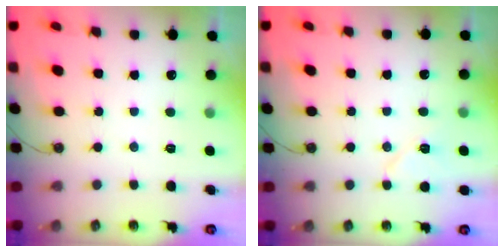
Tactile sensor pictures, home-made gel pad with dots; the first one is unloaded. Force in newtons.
{"total": 7.2, "press": 7.2, "slide": 0.8}